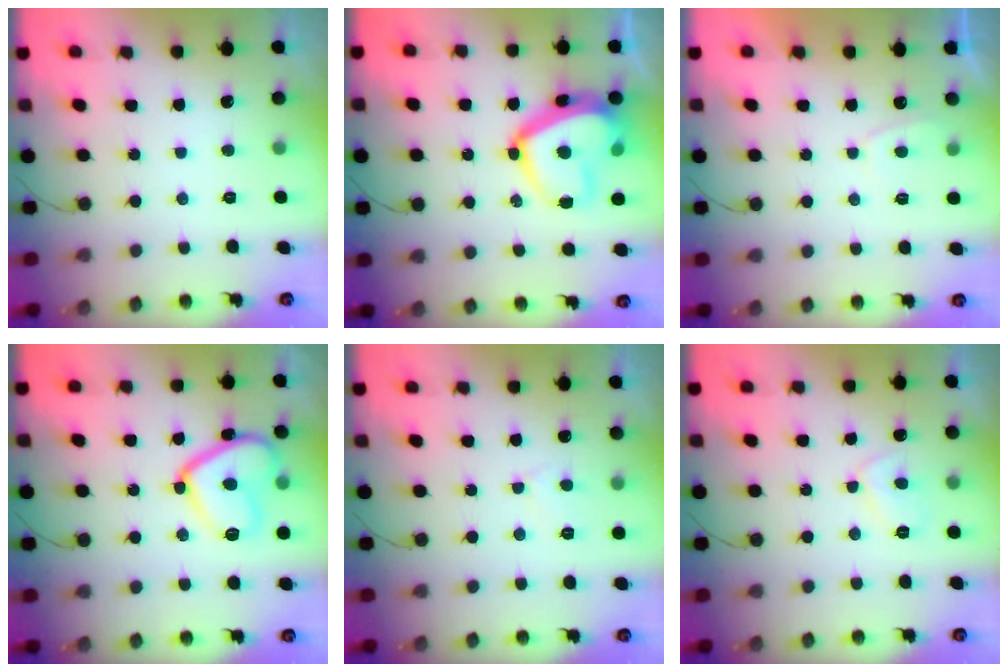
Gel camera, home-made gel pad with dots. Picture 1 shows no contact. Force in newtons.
{"total": 17.1, "press": 17.1, "slide": 1.6}
{"total": 1.3, "press": 1.1, "slide": 0.6}
{"total": 14.2, "press": 14.1, "slide": 1.2}
{"total": 3.0, "press": 3.0, "slide": 0.2}
{"total": 5.5, "press": 5.5, "slide": 0.3}